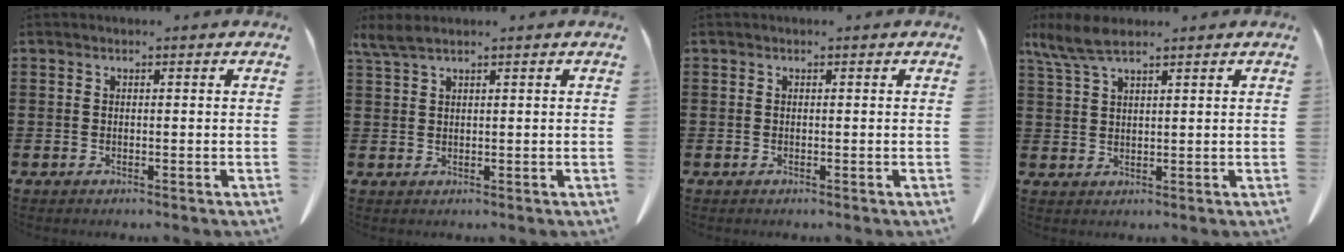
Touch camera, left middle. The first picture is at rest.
{"total": 2.3, "force": [1.7, 0.3, 1.5], "torque": [-0.035, 0.000, 0.032]}
{"total": 0.0}
{"total": 5.4, "force": [3.9, 1.3, 3.5], "torque": [-0.085, -0.004, 0.070]}